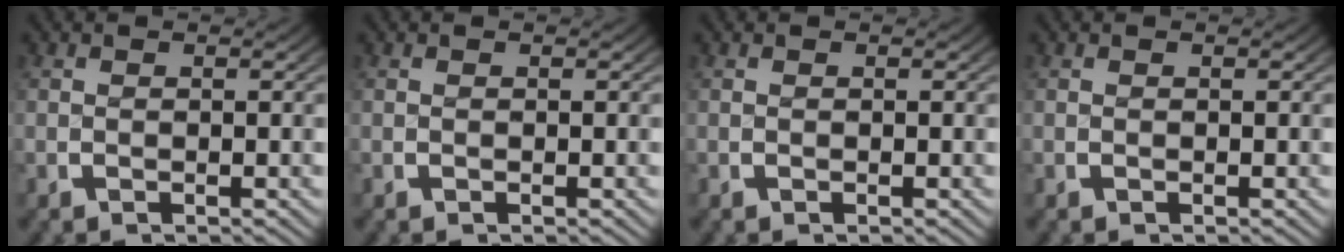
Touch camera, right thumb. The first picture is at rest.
{"total": 0.0}
{"total": 0.0}
{"total": 0.0}